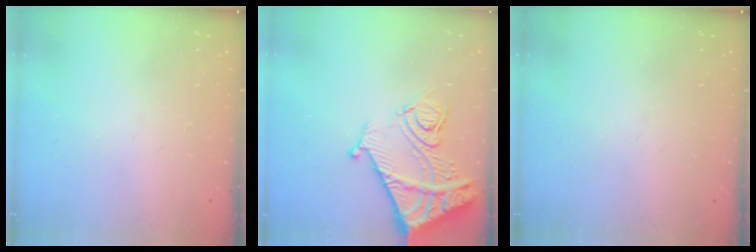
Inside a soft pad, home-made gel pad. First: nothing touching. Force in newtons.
{"total": 14.7, "press": 14.6, "slide": 1.7}
{"total": 0.0}